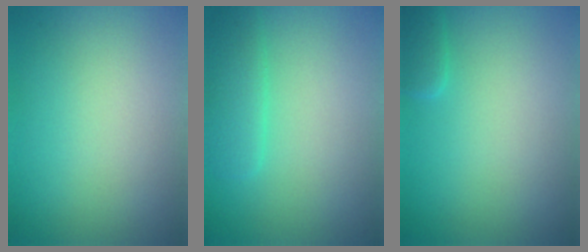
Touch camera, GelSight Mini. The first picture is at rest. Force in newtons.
{"total": 2.5, "press": 2.5, "slide": 0.1}
{"total": 1.2, "press": 1.2, "slide": 0.1}